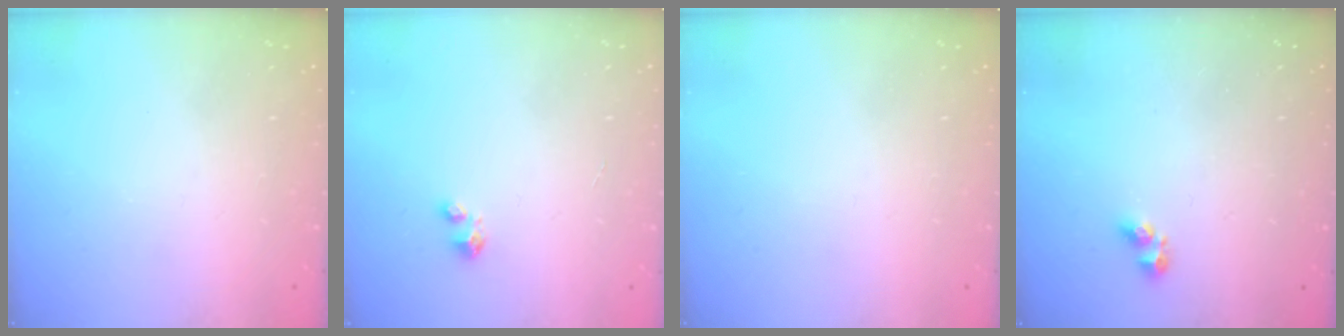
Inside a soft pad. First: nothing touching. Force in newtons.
{"total": 1.6, "press": 1.6, "slide": 0.1}
{"total": 0.0}
{"total": 4.1, "press": 4.1, "slide": 0.4}